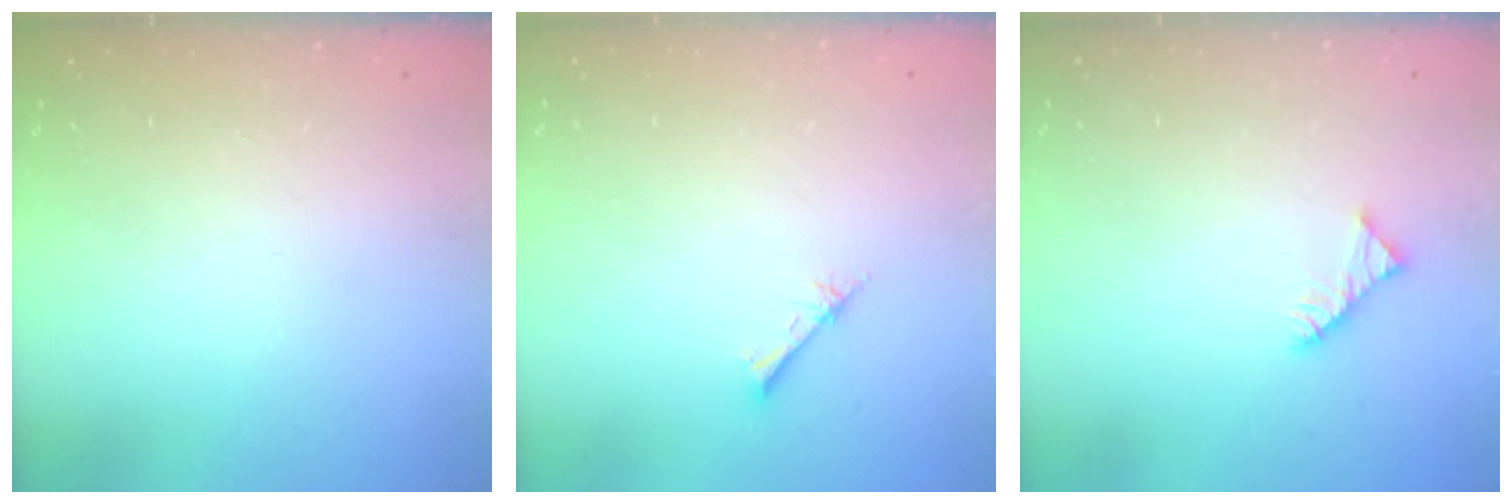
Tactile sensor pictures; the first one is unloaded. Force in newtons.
{"total": 2.7, "press": 2.6, "slide": 0.3}
{"total": 2.9, "press": 2.9, "slide": 0.4}